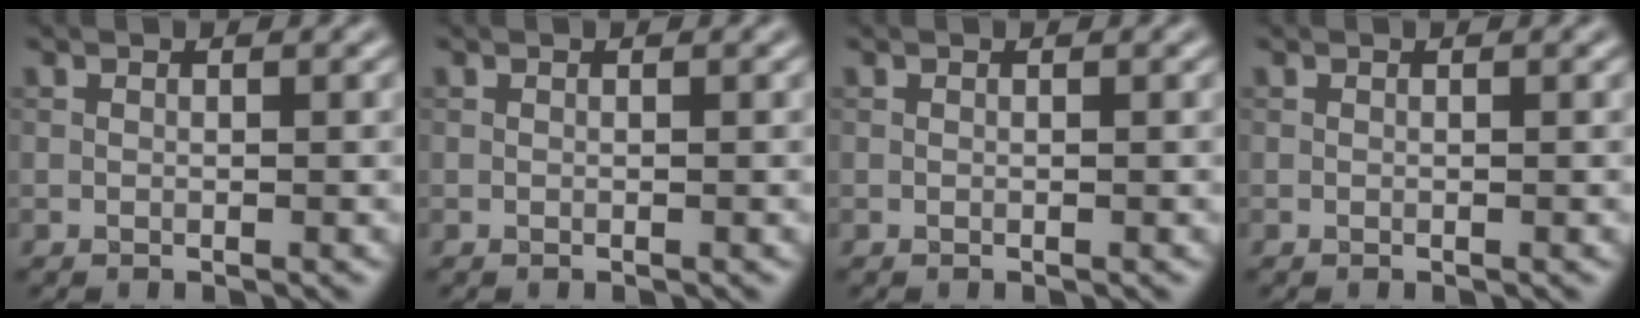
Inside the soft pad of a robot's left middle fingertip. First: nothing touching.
{"total": 0.0}
{"total": 0.0}
{"total": 0.0}